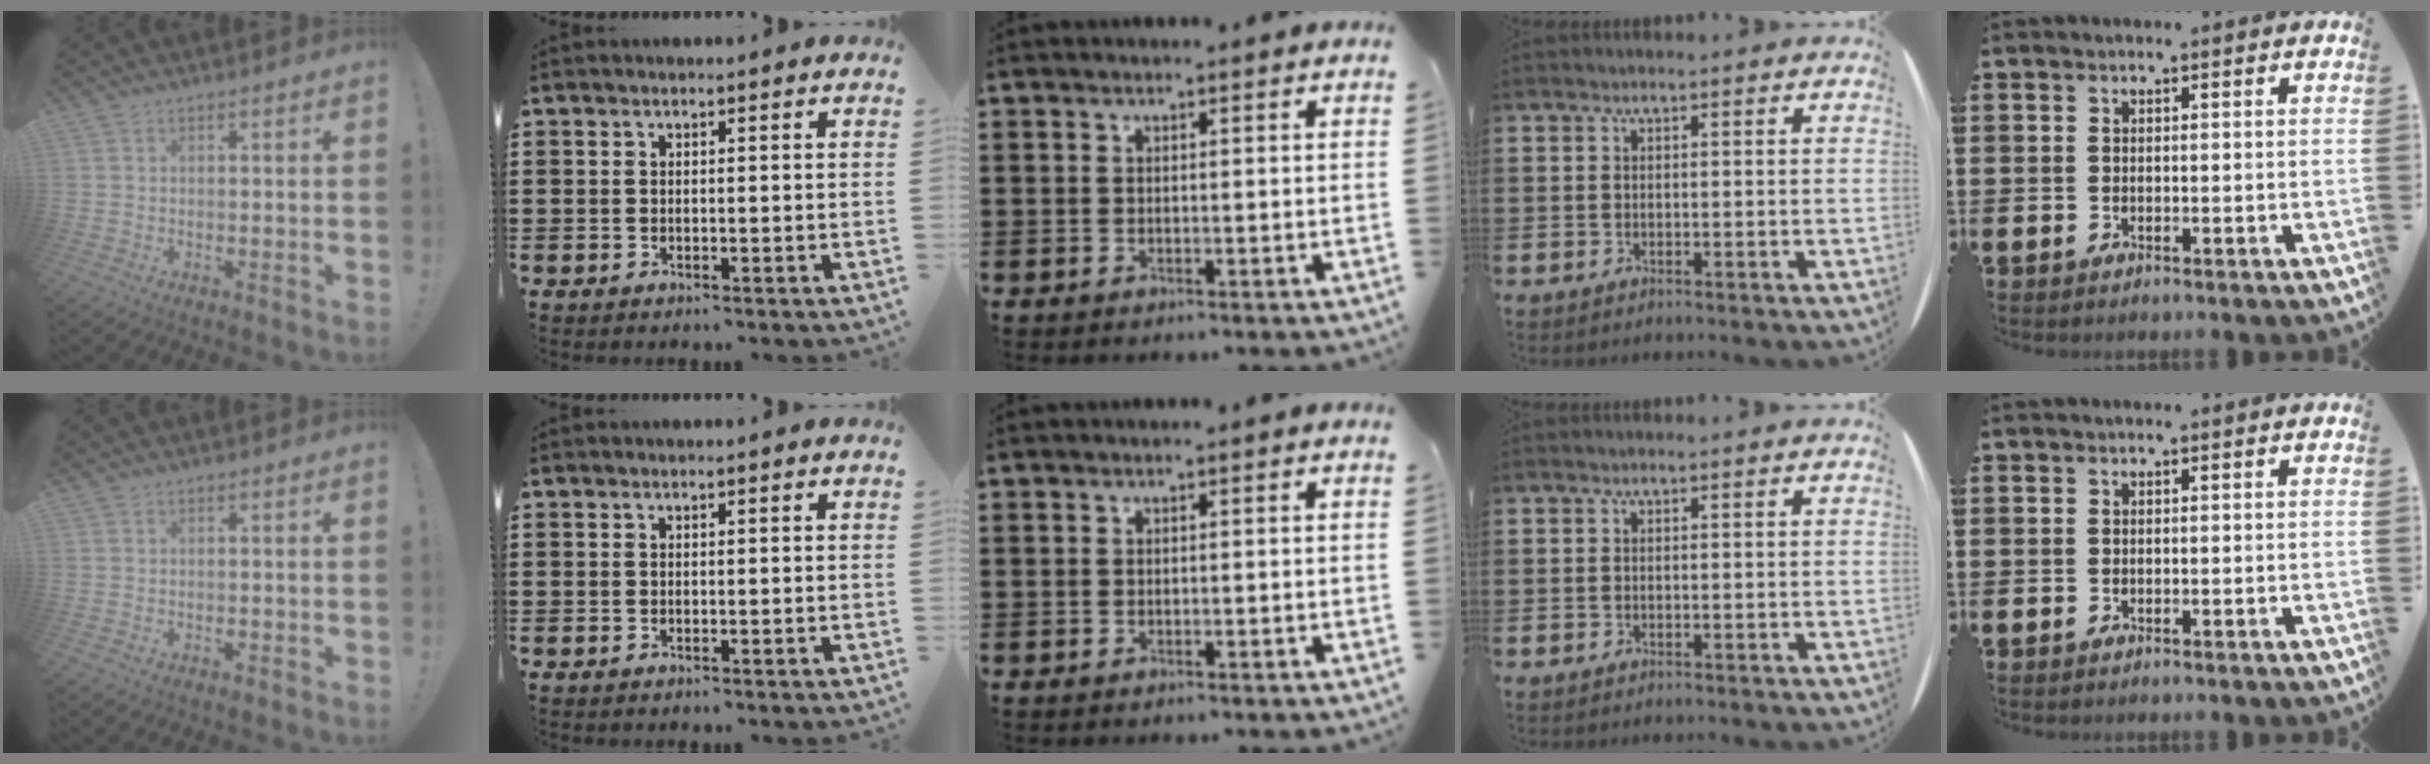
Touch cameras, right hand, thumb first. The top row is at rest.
{"thumb": {"total": 0.6, "force": [-0.5, 0.2, 0.2], "torque": [-0.002, 0.000, -0.010]}}